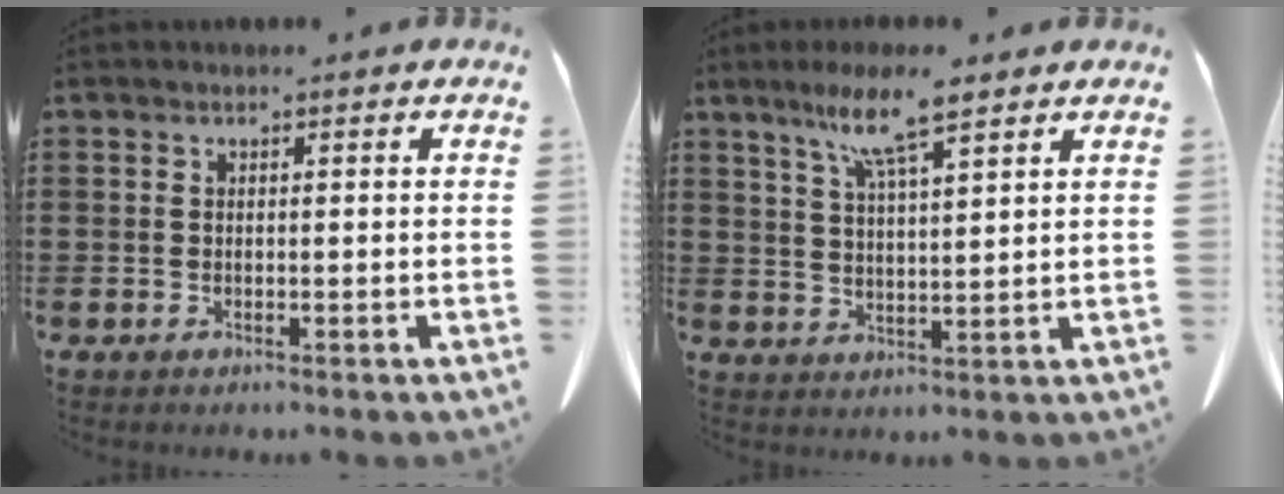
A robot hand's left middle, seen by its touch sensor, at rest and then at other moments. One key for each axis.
{"total": 7.7, "fx": 5.3, "fy": 0.6, "fz": 5.5, "tx": -0.120, "ty": -0.005, "tz": 0.091}